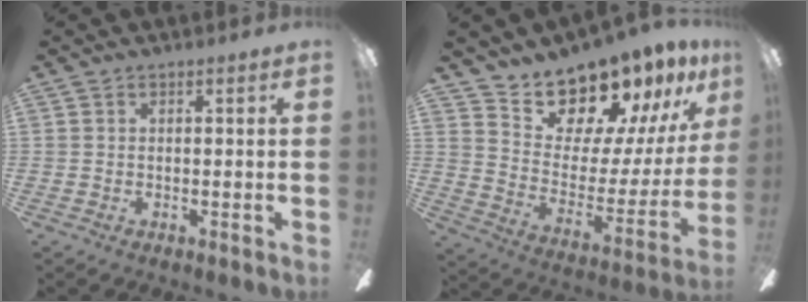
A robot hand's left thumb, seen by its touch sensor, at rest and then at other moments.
{"total": 15.6, "force": [14.2, 5.7, 3.2], "torque": [-0.063, -0.133, 0.253]}